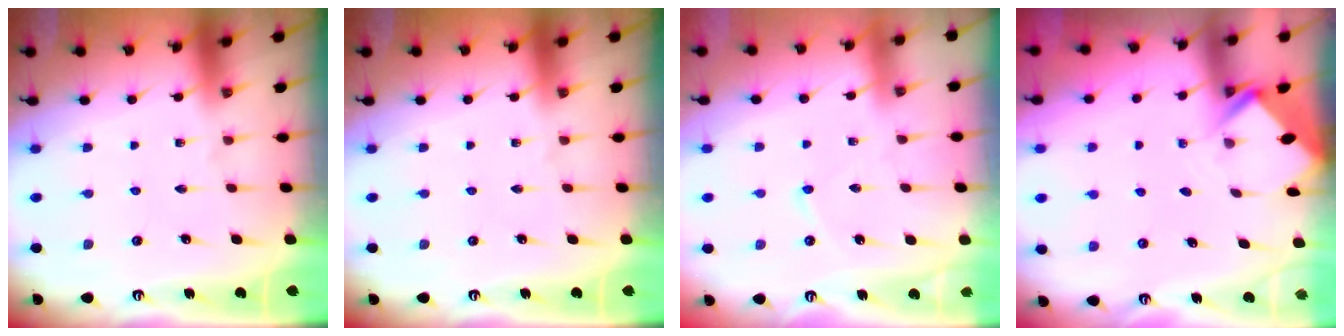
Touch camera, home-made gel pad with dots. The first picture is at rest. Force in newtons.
{"total": 0.0}
{"total": 2.9, "press": 2.9, "slide": 0.2}
{"total": 2.7, "press": 2.7, "slide": 0.2}